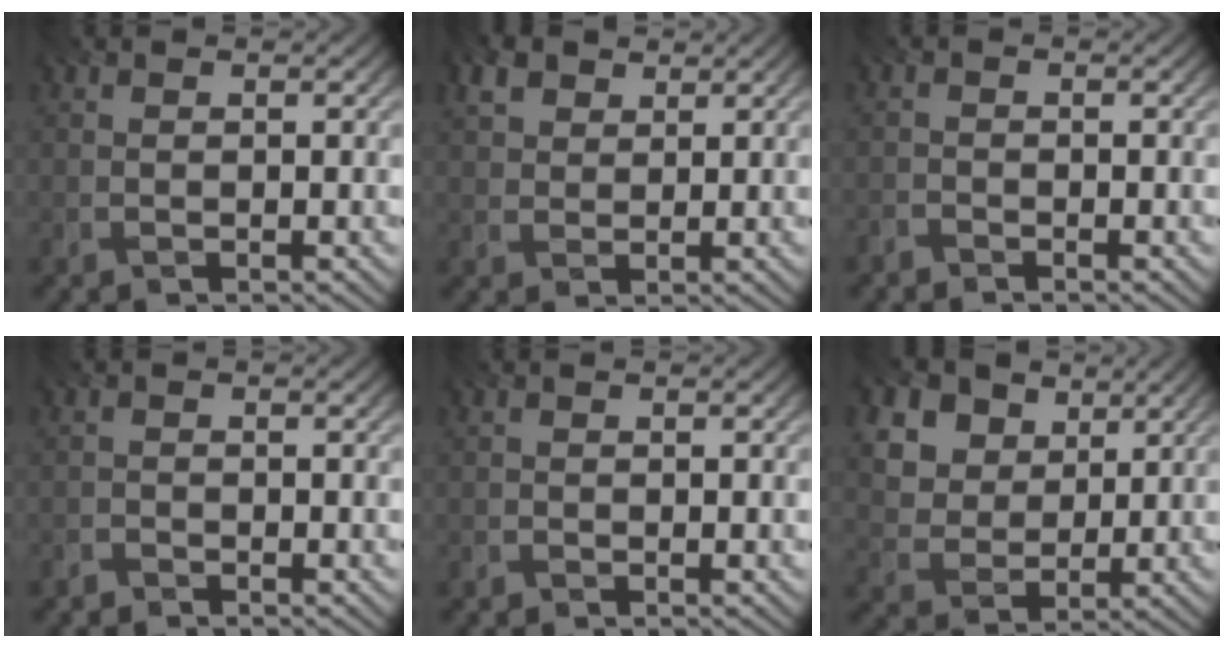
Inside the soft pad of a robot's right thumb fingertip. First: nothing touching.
{"total": 3.3, "force": [1.9, 2.2, 1.6], "torque": [-0.044, 0.003, 0.039]}
{"total": 2.3, "force": [-2.3, 0.3, -0.2], "torque": [0.004, -0.002, -0.054]}
{"total": 2.4, "force": [-2.3, 0.3, -0.4], "torque": [0.007, -0.001, -0.055]}
{"total": 1.1, "force": [-1.0, 0.5, -0.1], "torque": [-0.002, 0.000, -0.021]}
{"total": 13.4, "force": [7.5, 9.4, 5.8], "torque": [-0.188, 0.015, 0.153]}